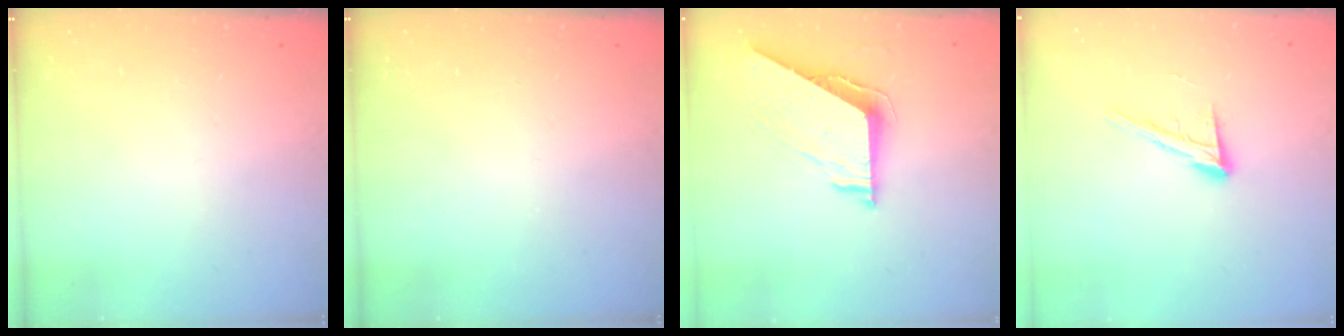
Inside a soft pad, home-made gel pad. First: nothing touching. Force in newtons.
{"total": 0.0}
{"total": 7.6, "press": 7.6, "slide": 0.7}
{"total": 12.3, "press": 12.0, "slide": 2.5}